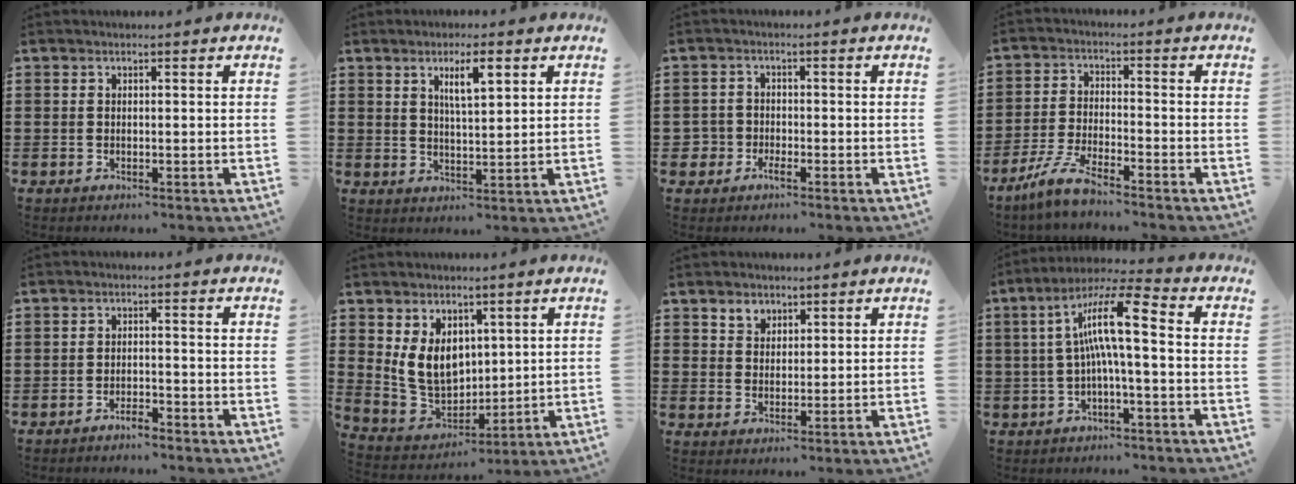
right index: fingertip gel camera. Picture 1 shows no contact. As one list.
[{"total": 4.7, "force": [2.1, 1.0, 4.1], "torque": [-0.078, 0.003, 0.033]}, {"total": 2.6, "force": [-1.7, 1.9, 0.6], "torque": [-0.027, 0.000, -0.039]}, {"total": 5.9, "force": [-5.0, 0.4, 3.1], "torque": [-0.084, -0.010, -0.102]}, {"total": 2.2, "force": [-2.1, 0.1, 0.5], "torque": [-0.013, 0.002, -0.043]}, {"total": 8.5, "force": [2.3, 6.6, 4.9], "torque": [-0.124, 0.002, 0.044]}, {"total": 2.9, "force": [2.0, 2.0, 0.3], "torque": [-0.009, 0.005, 0.036]}, {"total": 10.9, "force": [0.8, 2.2, 10.6], "torque": [-0.215, 0.006, 0.007]}]